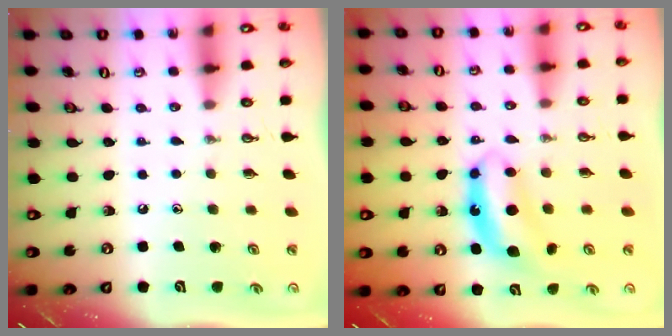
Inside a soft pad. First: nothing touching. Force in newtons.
{"total": 7.7, "press": 7.7, "slide": 0.3}